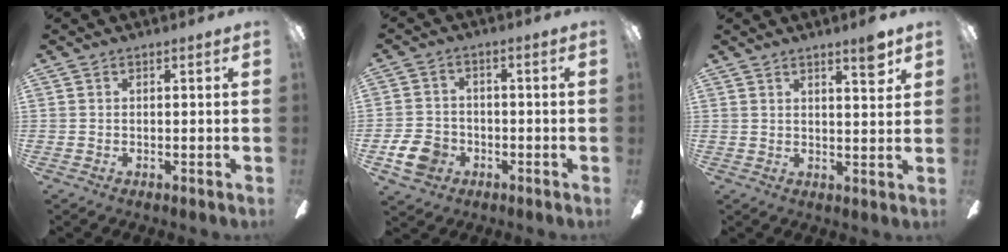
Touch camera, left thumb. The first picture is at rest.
{"total": 7.7, "force": [-3.3, 5.9, 3.8], "torque": [-0.084, 0.016, -0.061]}
{"total": 5.1, "force": [3.5, 0.6, 3.7], "torque": [-0.048, -0.018, 0.051]}